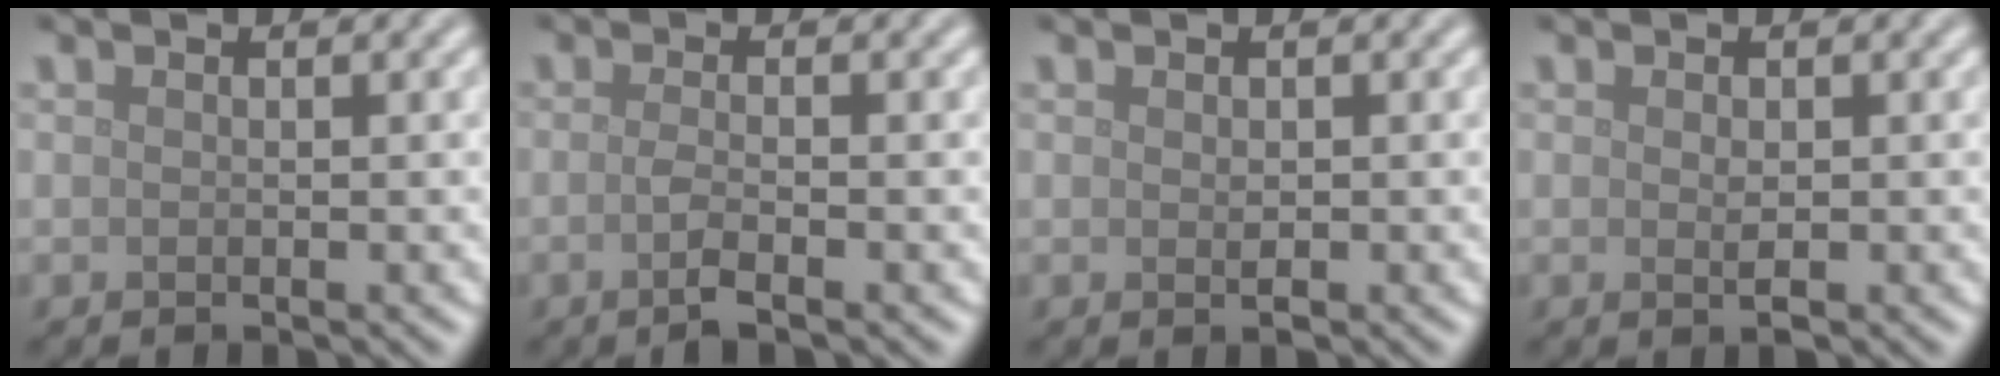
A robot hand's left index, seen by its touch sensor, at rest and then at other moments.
{"total": 2.2, "force": [-0.7, 0.6, 2.0], "torque": [-0.034, -0.001, -0.021]}
{"total": 0.9, "force": [-0.1, 0.4, 0.8], "torque": [-0.014, -0.002, 0.000]}
{"total": 1.1, "force": [0.0, 0.4, 1.0], "torque": [-0.019, -0.003, 0.001]}